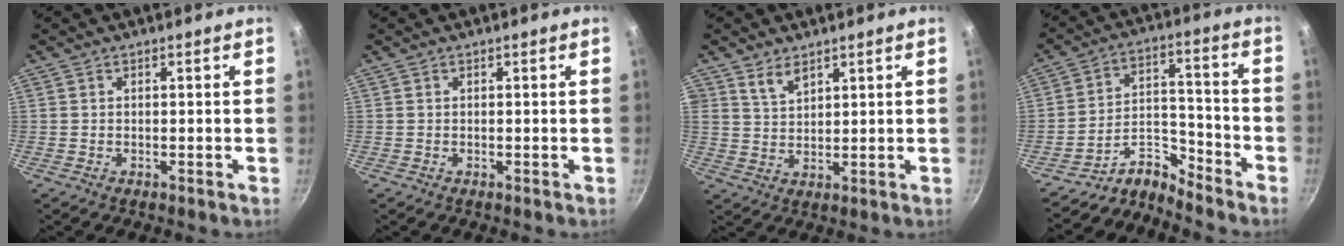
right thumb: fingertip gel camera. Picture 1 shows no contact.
{"total": 0.0}
{"total": 4.0, "force": [2.8, 2.1, 1.9], "torque": [-0.029, -0.020, 0.057]}
{"total": 7.6, "force": [-7.4, 1.6, 0.8], "torque": [-0.004, 0.085, -0.152]}